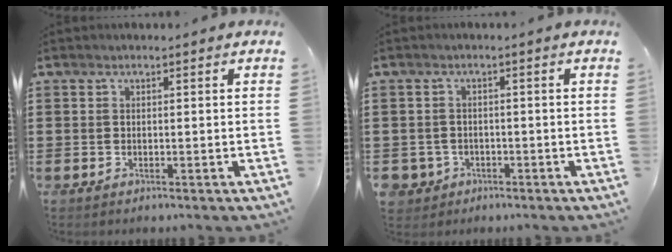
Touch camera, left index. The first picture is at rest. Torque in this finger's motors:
{"motor_torque": [0.36, 0.34, 0.00, 0.00]}